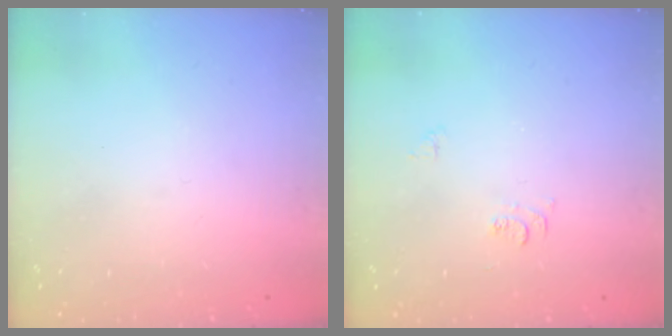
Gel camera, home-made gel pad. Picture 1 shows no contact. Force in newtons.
{"total": 4.4, "press": 4.3, "slide": 0.6}